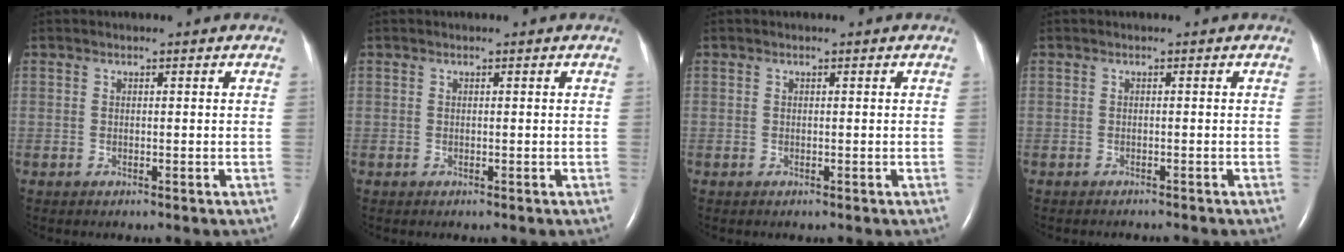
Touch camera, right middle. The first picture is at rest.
{"total": 0.0}
{"total": 0.0}
{"total": 2.3, "force": [-2.2, 0.1, 0.5], "torque": [-0.008, -0.004, -0.026]}